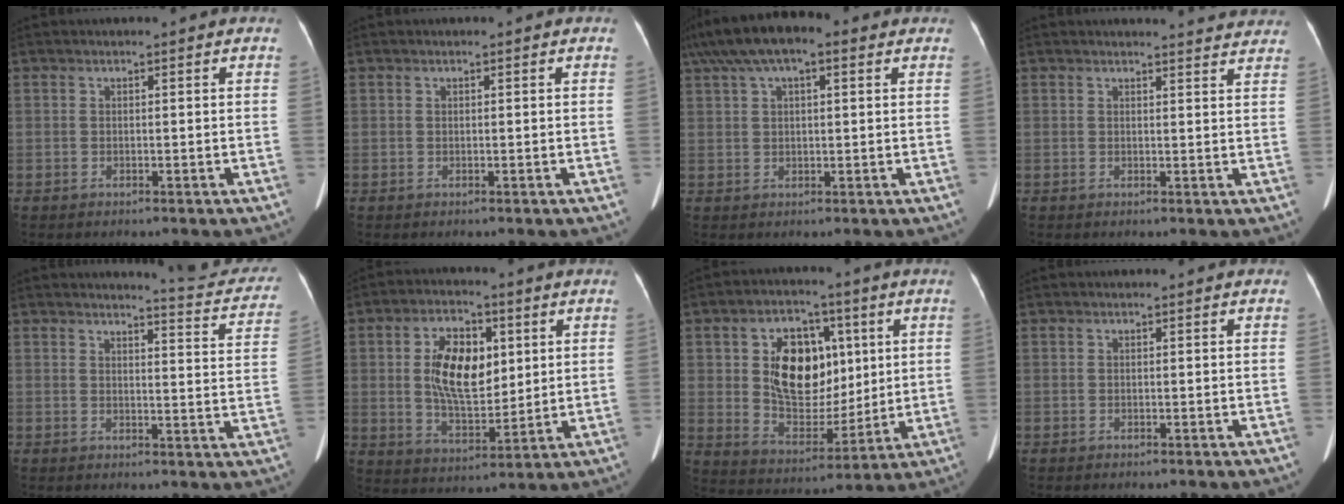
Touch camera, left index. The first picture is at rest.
{"total": 0.0}
{"total": 10.7, "force": [6.2, 3.8, 7.8], "torque": [-0.153, 0.043, 0.108]}
{"total": 7.2, "force": [7.1, 0.7, 1.1], "torque": [-0.003, -0.005, 0.059]}
{"total": 9.4, "force": [9.3, 0.4, 1.2], "torque": [-0.004, -0.046, 0.087]}
{"total": 11.0, "force": [2.2, 5.5, 9.3], "torque": [-0.179, 0.007, 0.044]}
{"total": 12.9, "force": [3.1, 8.3, 9.4], "torque": [-0.178, 0.011, 0.065]}
{"total": 0.0}